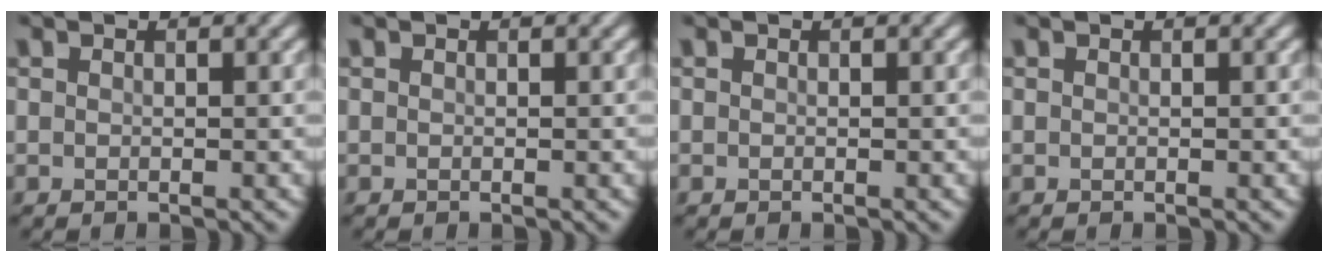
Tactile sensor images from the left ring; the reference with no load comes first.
{"total": 0.0}
{"total": 0.0}
{"total": 0.0}